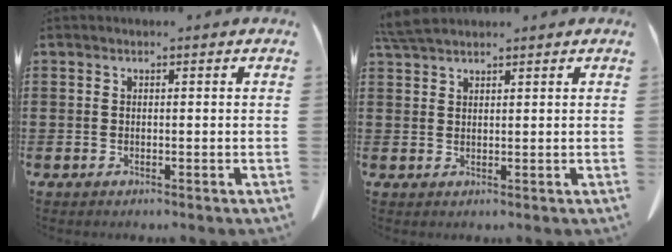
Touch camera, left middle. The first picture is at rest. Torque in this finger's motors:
{"motor_torque": [0.37, 0.10, 0.14, 0.01]}